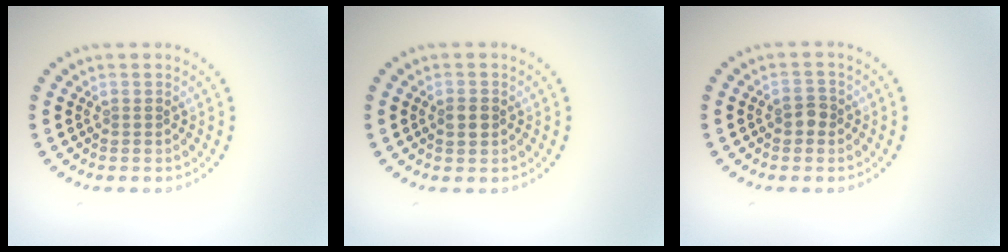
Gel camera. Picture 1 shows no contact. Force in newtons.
{"total": 1.8, "press": 1.8, "slide": 0.0}
{"total": 1.5, "press": 1.5, "slide": 0.4}